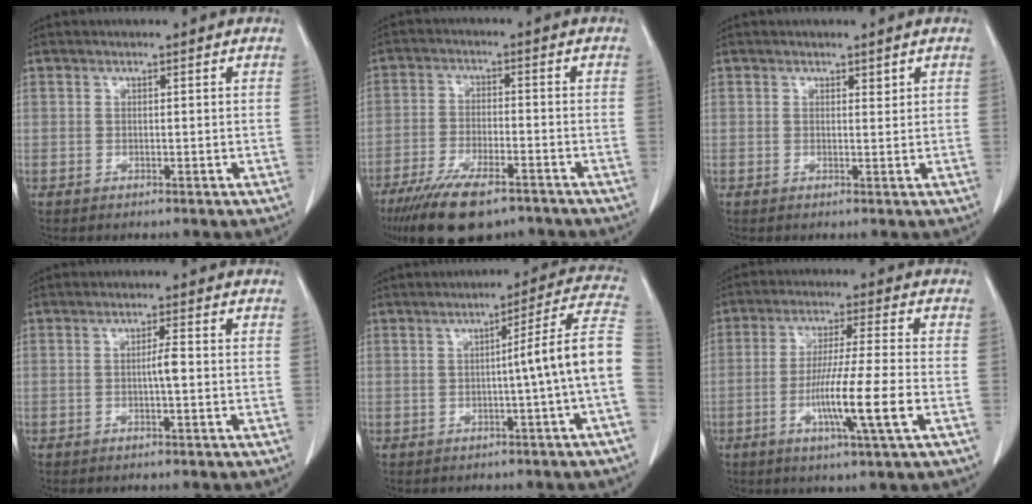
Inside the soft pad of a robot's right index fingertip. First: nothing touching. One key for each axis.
{"total": 12.7, "fx": -9.3, "fy": 3.8, "fz": 7.7, "tx": -0.134, "ty": -0.021, "tz": -0.151}
{"total": 0.8, "fx": 0.6, "fy": 0.4, "fz": 0.3, "tx": -0.009, "ty": -0.006, "tz": 0.008}
{"total": 1.9, "fx": -0.4, "fy": 0.0, "fz": 1.8, "tx": -0.032, "ty": 0.002, "tz": -0.006}
{"total": 9.5, "fx": -1.4, "fy": -1.8, "fz": 9.2, "tx": -0.119, "ty": 0.017, "tz": -0.021}
{"total": 10.4, "fx": -3.3, "fy": -0.8, "fz": 9.8, "tx": -0.182, "ty": -0.016, "tz": -0.062}